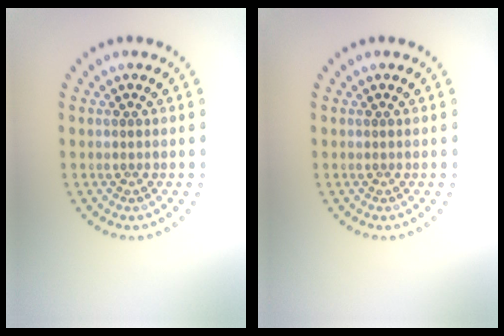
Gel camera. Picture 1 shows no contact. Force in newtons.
{"total": 0.0}